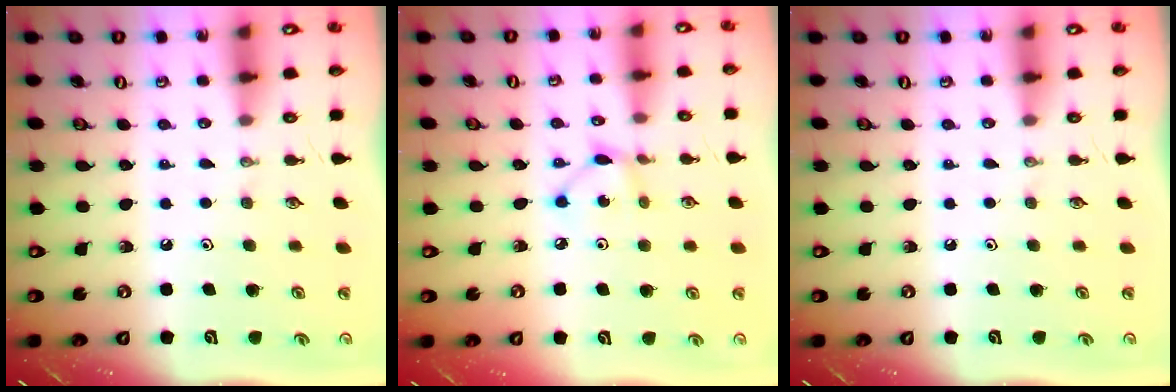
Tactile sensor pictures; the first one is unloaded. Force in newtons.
{"total": 3.6, "press": 3.6, "slide": 0.1}
{"total": 0.0}